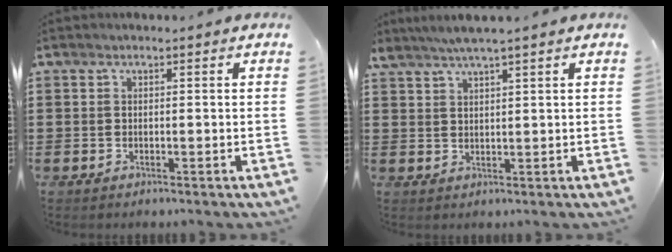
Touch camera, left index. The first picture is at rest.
{"total": 3.1, "force": [2.6, -0.4, 1.7], "torque": [-0.038, 0.000, 0.048]}